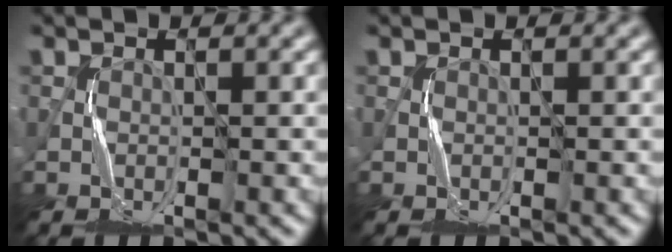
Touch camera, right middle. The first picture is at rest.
{"total": 0.0}